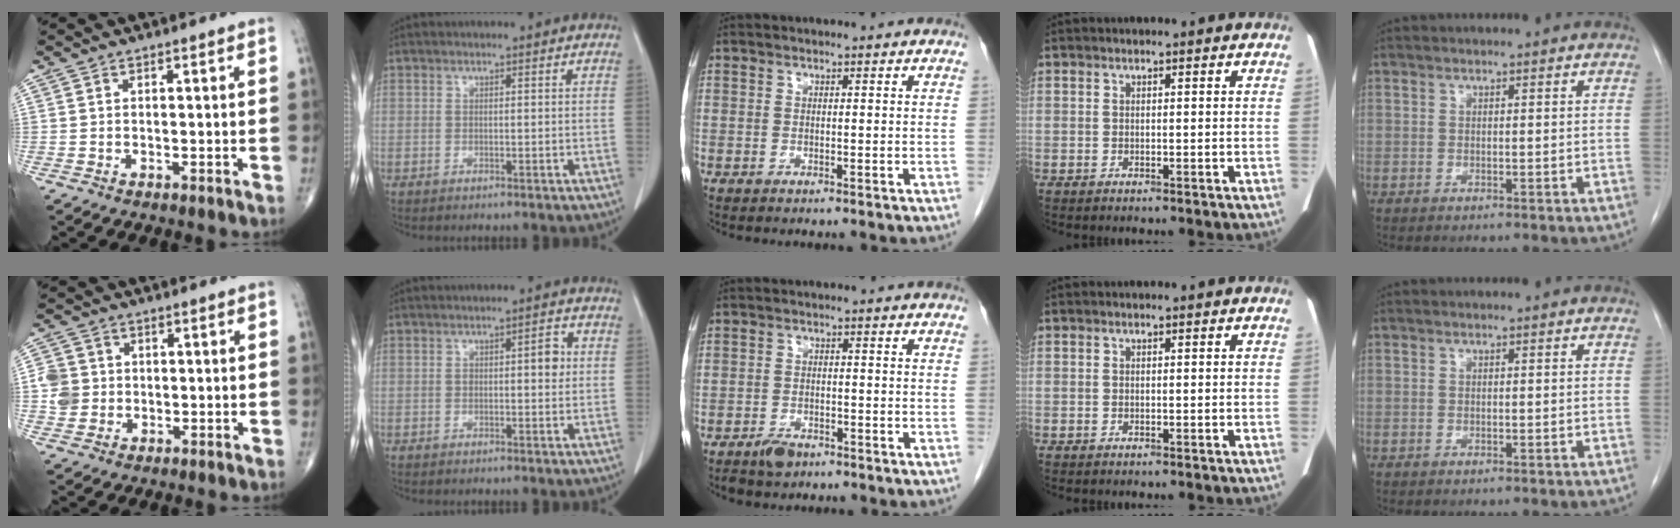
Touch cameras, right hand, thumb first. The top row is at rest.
{"thumb": {"total": 5.2, "force": [-0.1, 4.9, 1.6], "torque": [-0.014, 0.006, -0.005]}, "index": {"total": 3.3, "force": [0.3, 1.2, 3.0], "torque": [-0.044, 0.010, 0.006]}, "middle": {"total": 3.2, "force": [-2.3, 1.5, 1.5], "torque": [-0.031, -0.001, -0.034]}}